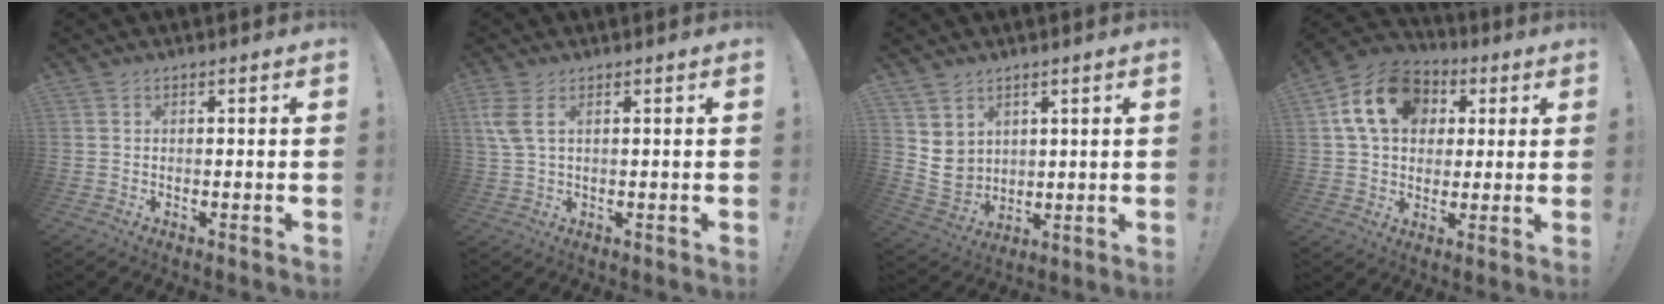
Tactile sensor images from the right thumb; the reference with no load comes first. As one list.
[{"total": 4.4, "force": [1.8, 1.5, 3.8], "torque": [-0.085, -0.003, 0.033]}, {"total": 7.3, "force": [3.6, 6.0, 1.9], "torque": [-0.039, -0.032, 0.079]}, {"total": 16.8, "force": [5.1, 12.8, 9.6], "torque": [-0.139, -0.001, 0.101]}]